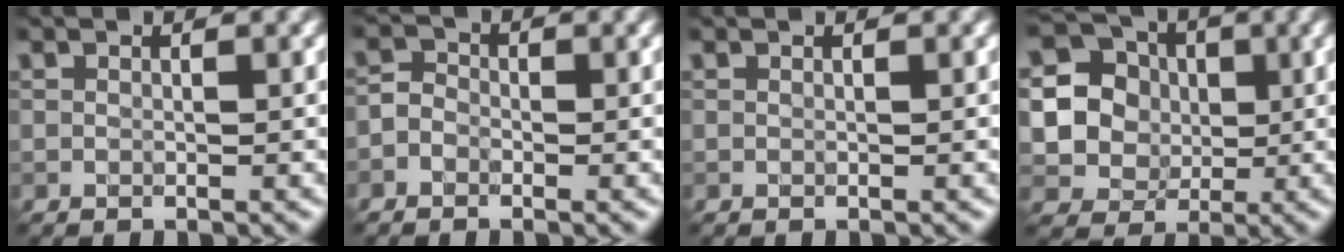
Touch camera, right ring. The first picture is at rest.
{"total": 1.4, "force": [-0.9, 0.9, 0.5], "torque": [-0.001, 0.004, -0.025]}
{"total": 0.0}
{"total": 13.2, "force": [1.8, 12.5, 3.8], "torque": [-0.120, 0.019, 0.028]}